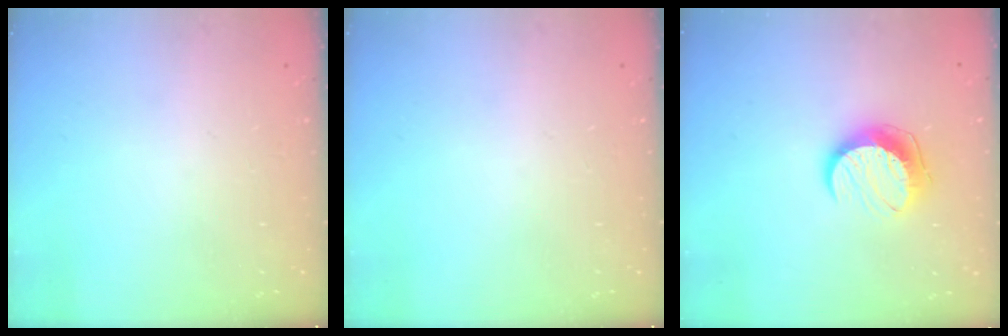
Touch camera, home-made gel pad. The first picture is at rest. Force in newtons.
{"total": 0.0}
{"total": 10.5, "press": 10.5, "slide": 0.4}